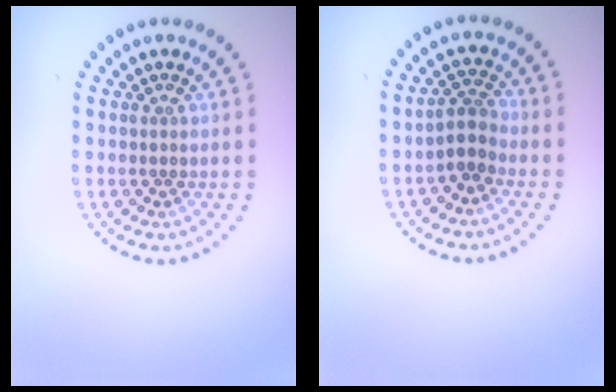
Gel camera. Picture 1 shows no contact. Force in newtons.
{"total": 2.3, "press": 1.8, "slide": 1.3}